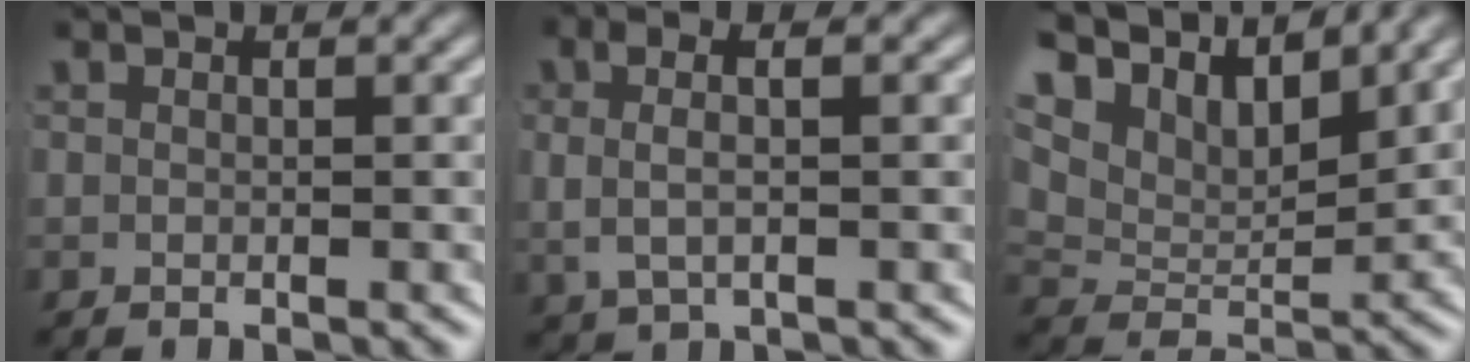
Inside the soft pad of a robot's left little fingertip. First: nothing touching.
{"total": 4.0, "force": [0.6, 2.1, 3.3], "torque": [-0.063, 0.005, 0.012]}
{"total": 10.9, "force": [6.1, 6.2, 6.5], "torque": [-0.127, 0.018, 0.092]}